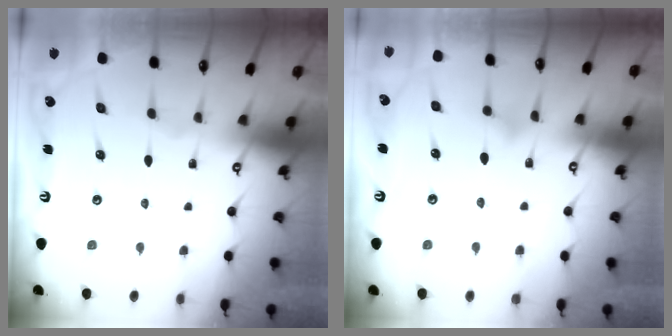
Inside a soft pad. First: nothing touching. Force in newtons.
{"total": 6.3, "press": 6.3, "slide": 0.6}